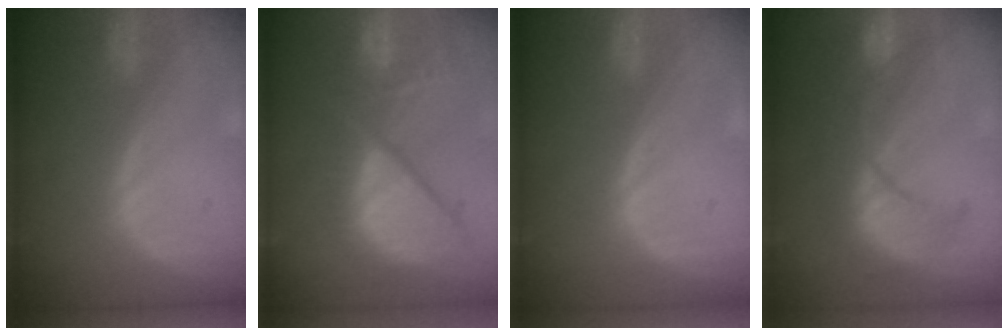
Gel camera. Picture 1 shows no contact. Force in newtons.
{"total": 12.8, "press": 10.6, "slide": 7.2}
{"total": 0.0}
{"total": 9.9, "press": 9.1, "slide": 3.9}